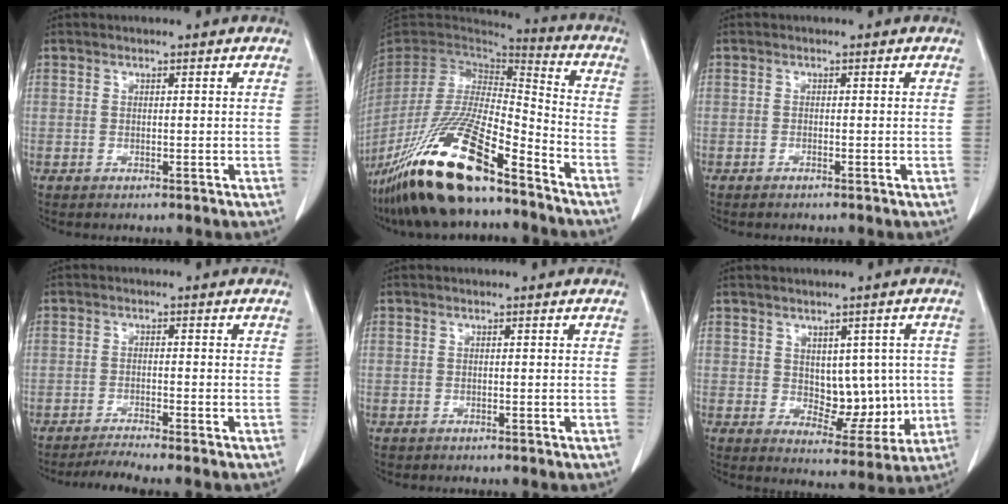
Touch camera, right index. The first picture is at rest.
{"total": 22.9, "force": [-15.7, 4.1, 16.1], "torque": [-0.317, -0.050, -0.289]}
{"total": 0.5, "force": [-0.5, 0.0, 0.2], "torque": [-0.008, -0.001, -0.009]}
{"total": 3.8, "force": [-3.4, -1.3, 1.2], "torque": [-0.025, -0.014, -0.063]}
{"total": 0.5, "force": [-0.4, 0.4, 0.0], "torque": [-0.006, 0.003, -0.008]}
{"total": 7.5, "force": [0.5, 4.5, 5.9], "torque": [-0.066, 0.004, 0.027]}